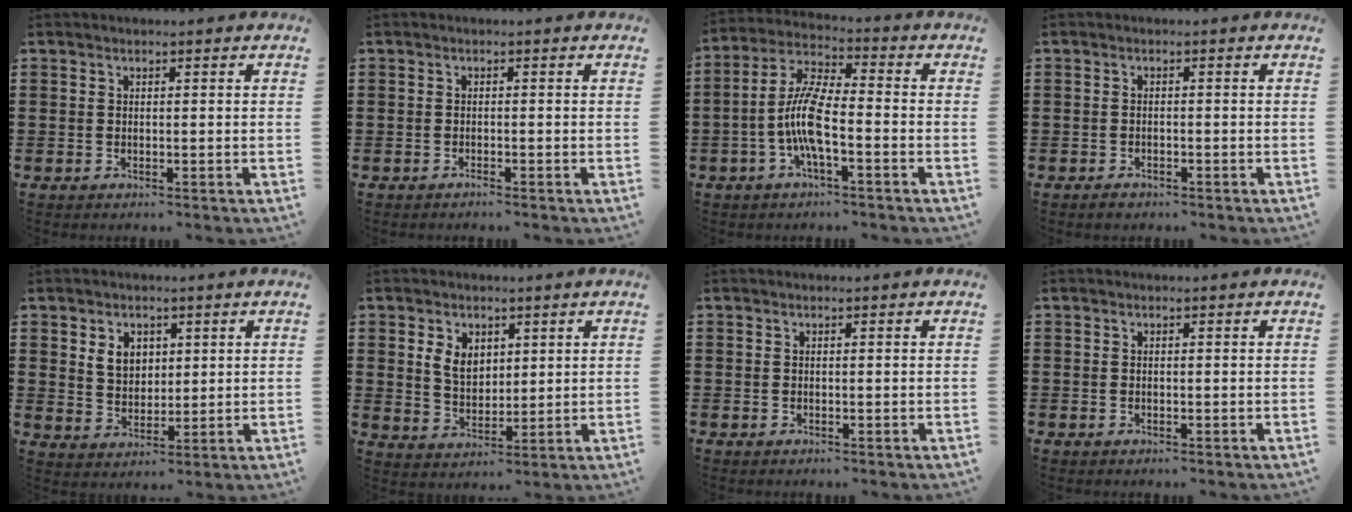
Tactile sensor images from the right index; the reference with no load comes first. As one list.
[{"total": 0.6, "force": [-0.6, 0.0, 0.1], "torque": [-0.004, -0.001, -0.013]}, {"total": 8.7, "force": [-2.5, 2.4, 8.0], "torque": [-0.184, -0.010, -0.052]}, {"total": 1.0, "force": [-0.9, 0.4, 0.3], "torque": [-0.010, -0.002, -0.018]}, {"total": 4.6, "force": [1.8, 3.7, 2.2], "torque": [-0.057, 0.012, 0.033]}, {"total": 5.0, "force": [1.9, 3.7, 2.7], "torque": [-0.059, 0.009, 0.032]}, {"total": 0.0}, {"total": 0.0}]